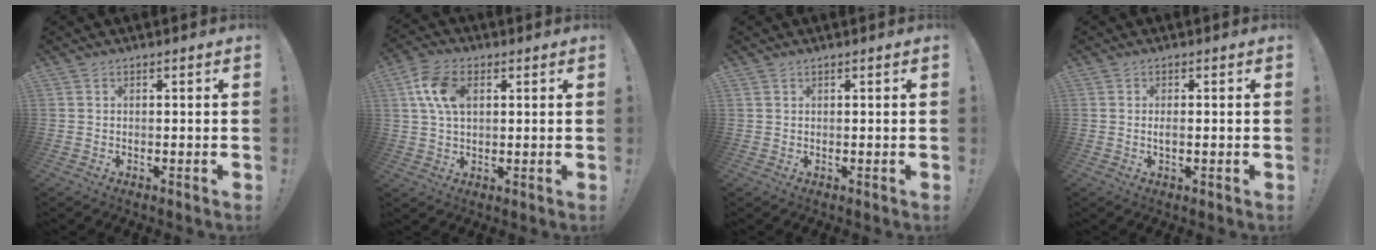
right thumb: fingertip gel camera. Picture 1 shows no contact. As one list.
[{"total": 10.6, "force": [2.8, 6.7, 7.7], "torque": [-0.144, 0.008, 0.054]}, {"total": 0.6, "force": [0.4, 0.3, 0.2], "torque": [-0.001, -0.002, 0.008]}, {"total": 1.5, "force": [-0.4, 0.1, 1.5], "torque": [-0.026, -0.002, -0.009]}]